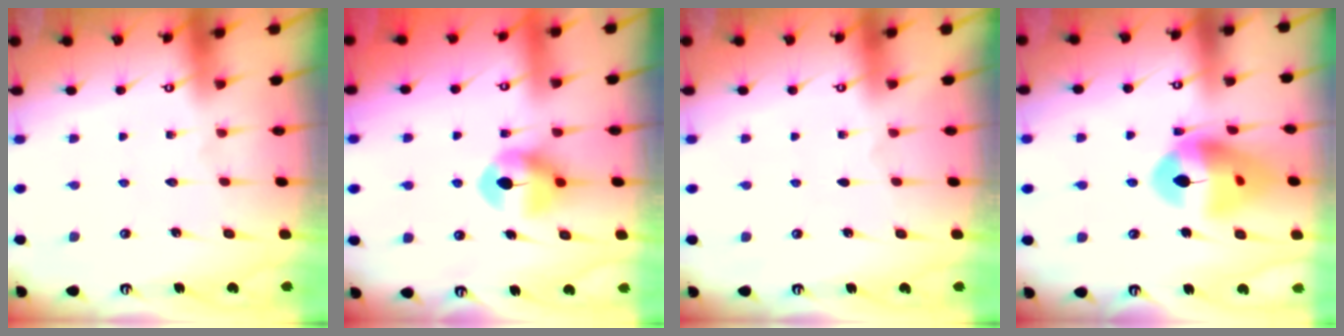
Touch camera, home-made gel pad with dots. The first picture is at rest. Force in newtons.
{"total": 8.1, "press": 8.0, "slide": 0.6}
{"total": 0.0}
{"total": 15.8, "press": 15.7, "slide": 1.8}